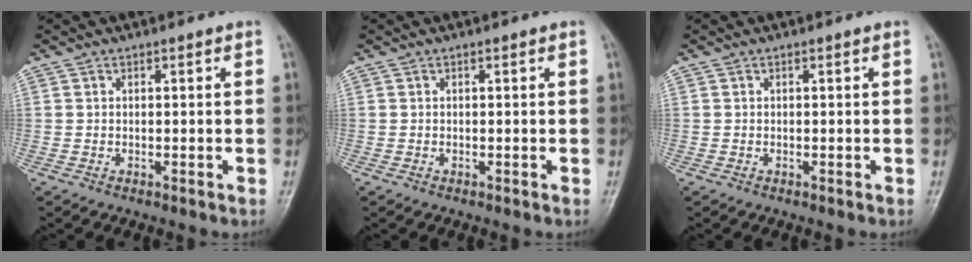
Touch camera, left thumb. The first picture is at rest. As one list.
[{"total": 0.0}, {"total": 0.0}]